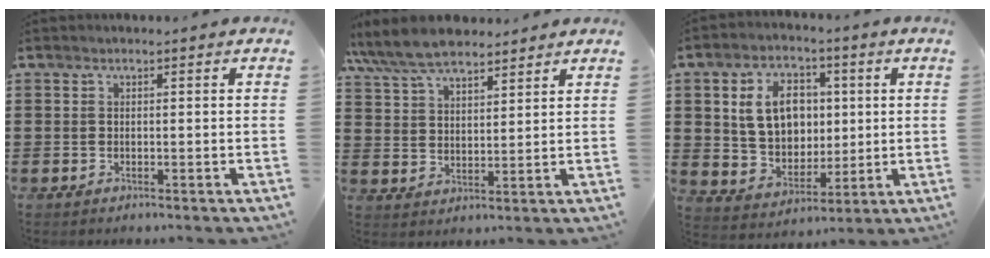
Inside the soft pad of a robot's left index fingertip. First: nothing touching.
{"total": 8.0, "force": [6.9, 2.4, 3.0], "torque": [-0.084, -0.010, 0.130]}
{"total": 9.7, "force": [2.0, 7.4, 6.0], "torque": [-0.121, 0.015, 0.035]}